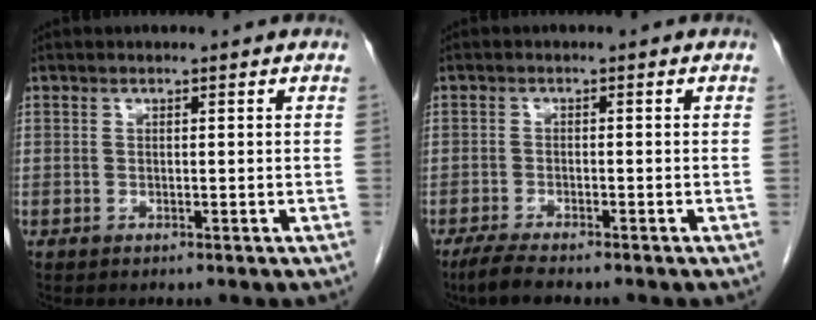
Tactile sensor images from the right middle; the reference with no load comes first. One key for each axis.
{"total": 3.7, "fx": -3.0, "fy": 0.5, "fz": 2.1, "tx": -0.047, "ty": -0.011, "tz": -0.053}